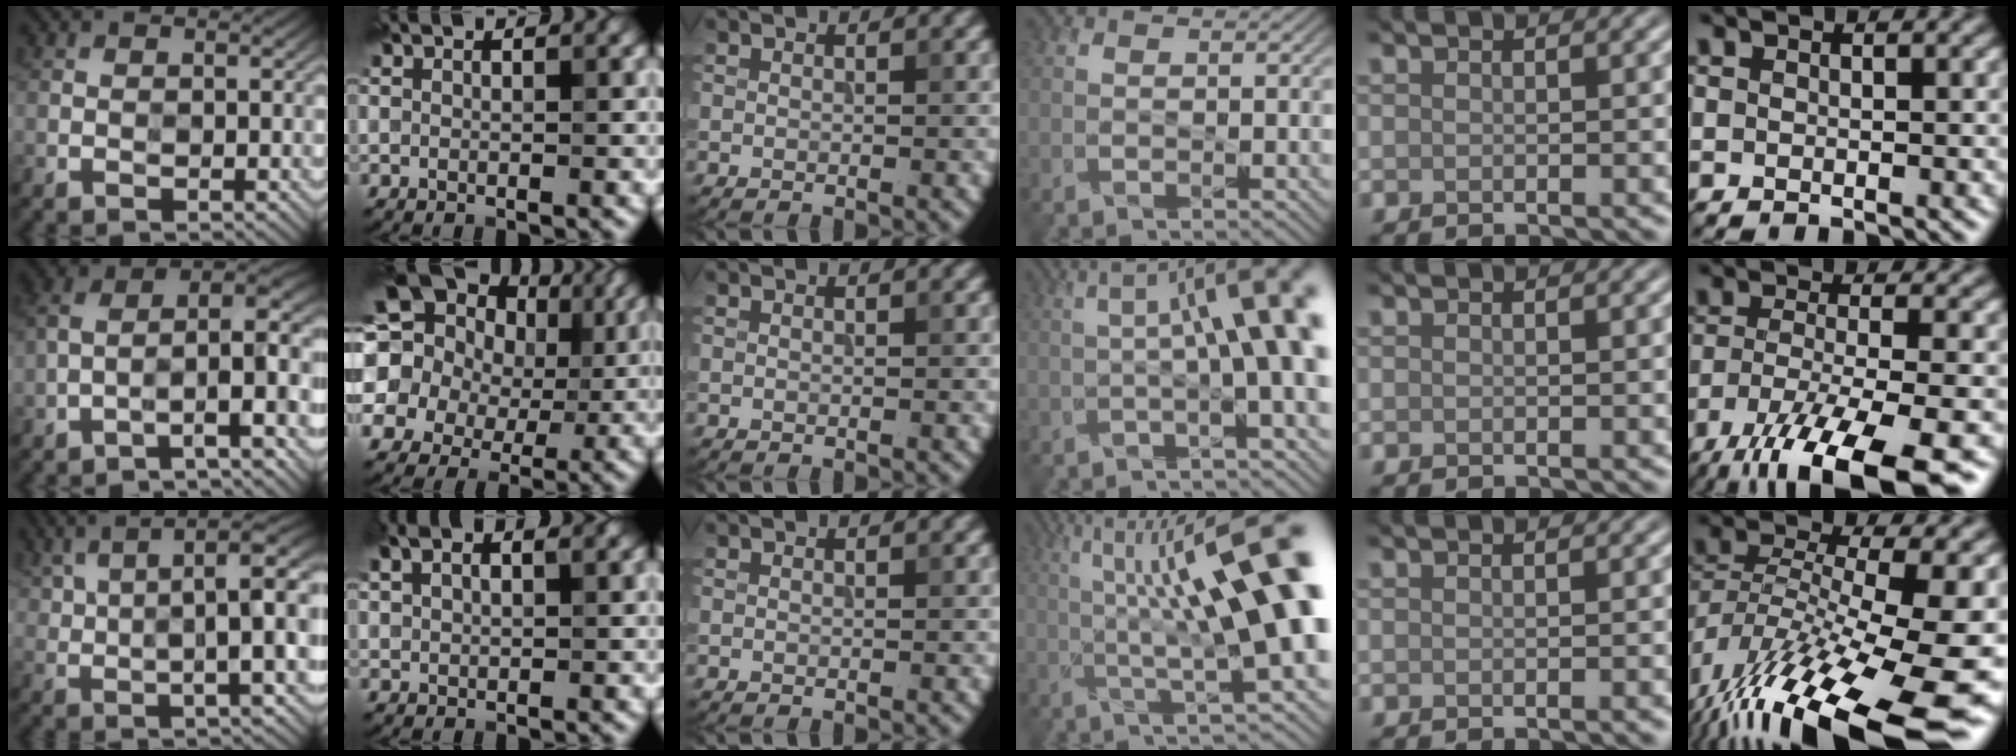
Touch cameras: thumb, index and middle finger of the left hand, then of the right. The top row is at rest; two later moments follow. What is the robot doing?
{"motion": "wipe", "object": "glass cup"}